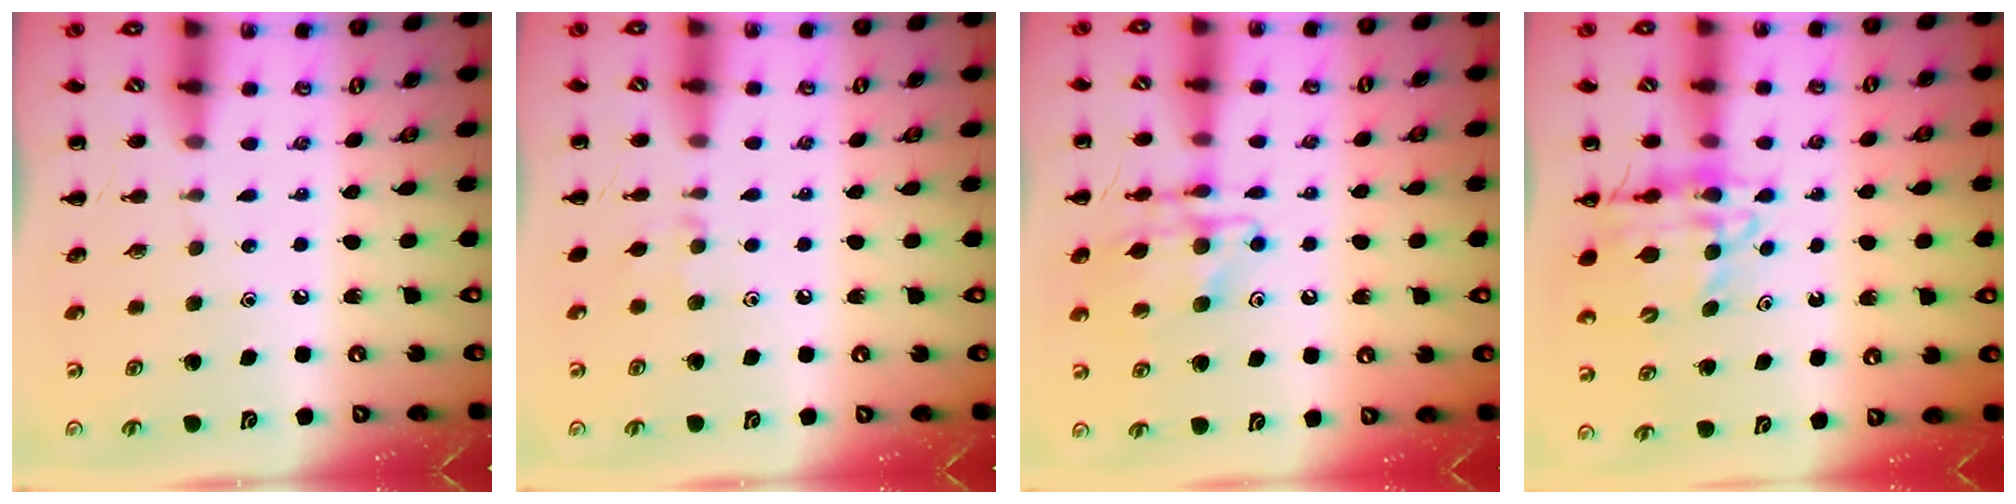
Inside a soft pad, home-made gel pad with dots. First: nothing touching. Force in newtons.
{"total": 2.9, "press": 2.7, "slide": 1.1}
{"total": 13.4, "press": 13.2, "slide": 2.4}
{"total": 11.6, "press": 11.1, "slide": 3.3}